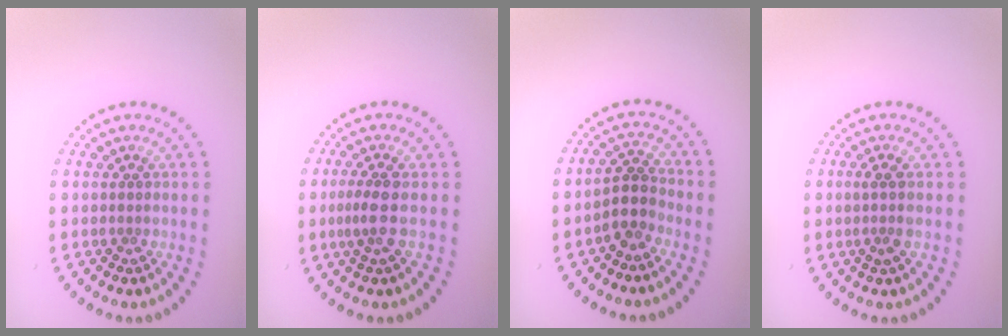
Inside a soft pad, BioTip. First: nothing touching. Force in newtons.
{"total": 2.0, "press": 1.6, "slide": 1.3}
{"total": 2.6, "press": 2.1, "slide": 1.5}
{"total": 1.5, "press": 1.2, "slide": 0.8}